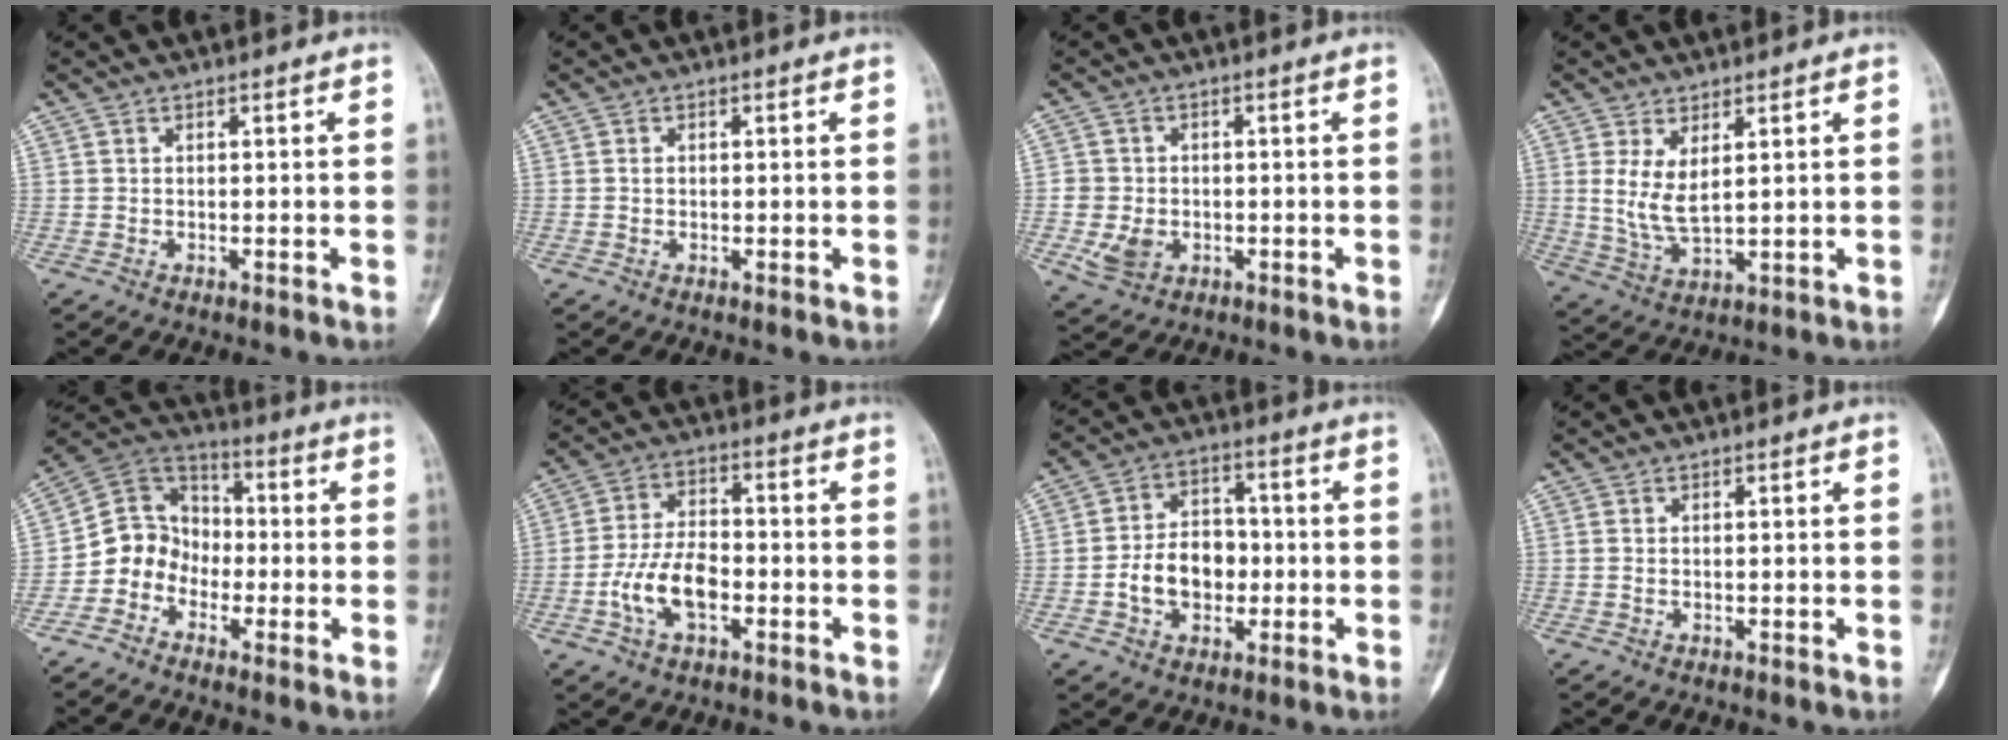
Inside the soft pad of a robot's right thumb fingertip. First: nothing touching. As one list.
[{"total": 0.5, "force": [0.1, 0.4, 0.3], "torque": [-0.004, 0.000, 0.000]}, {"total": 5.8, "force": [-1.3, 4.8, 3.0], "torque": [-0.044, 0.004, -0.017]}, {"total": 6.5, "force": [1.9, 2.9, 5.5], "torque": [-0.107, -0.019, 0.050]}, {"total": 9.3, "force": [-3.2, 8.1, 3.0], "torque": [-0.020, 0.063, -0.075]}, {"total": 9.9, "force": [-3.1, 5.4, 7.7], "torque": [-0.144, 0.024, -0.062]}, {"total": 10.0, "force": [-1.9, 7.4, 6.5], "torque": [-0.079, 0.027, -0.037]}, {"total": 0.0}]